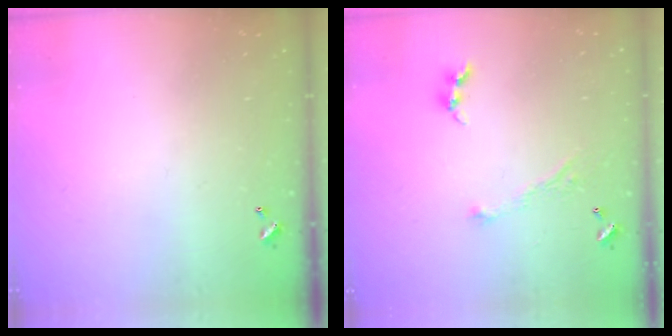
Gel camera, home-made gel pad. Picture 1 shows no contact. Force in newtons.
{"total": 2.9, "press": 2.8, "slide": 0.4}